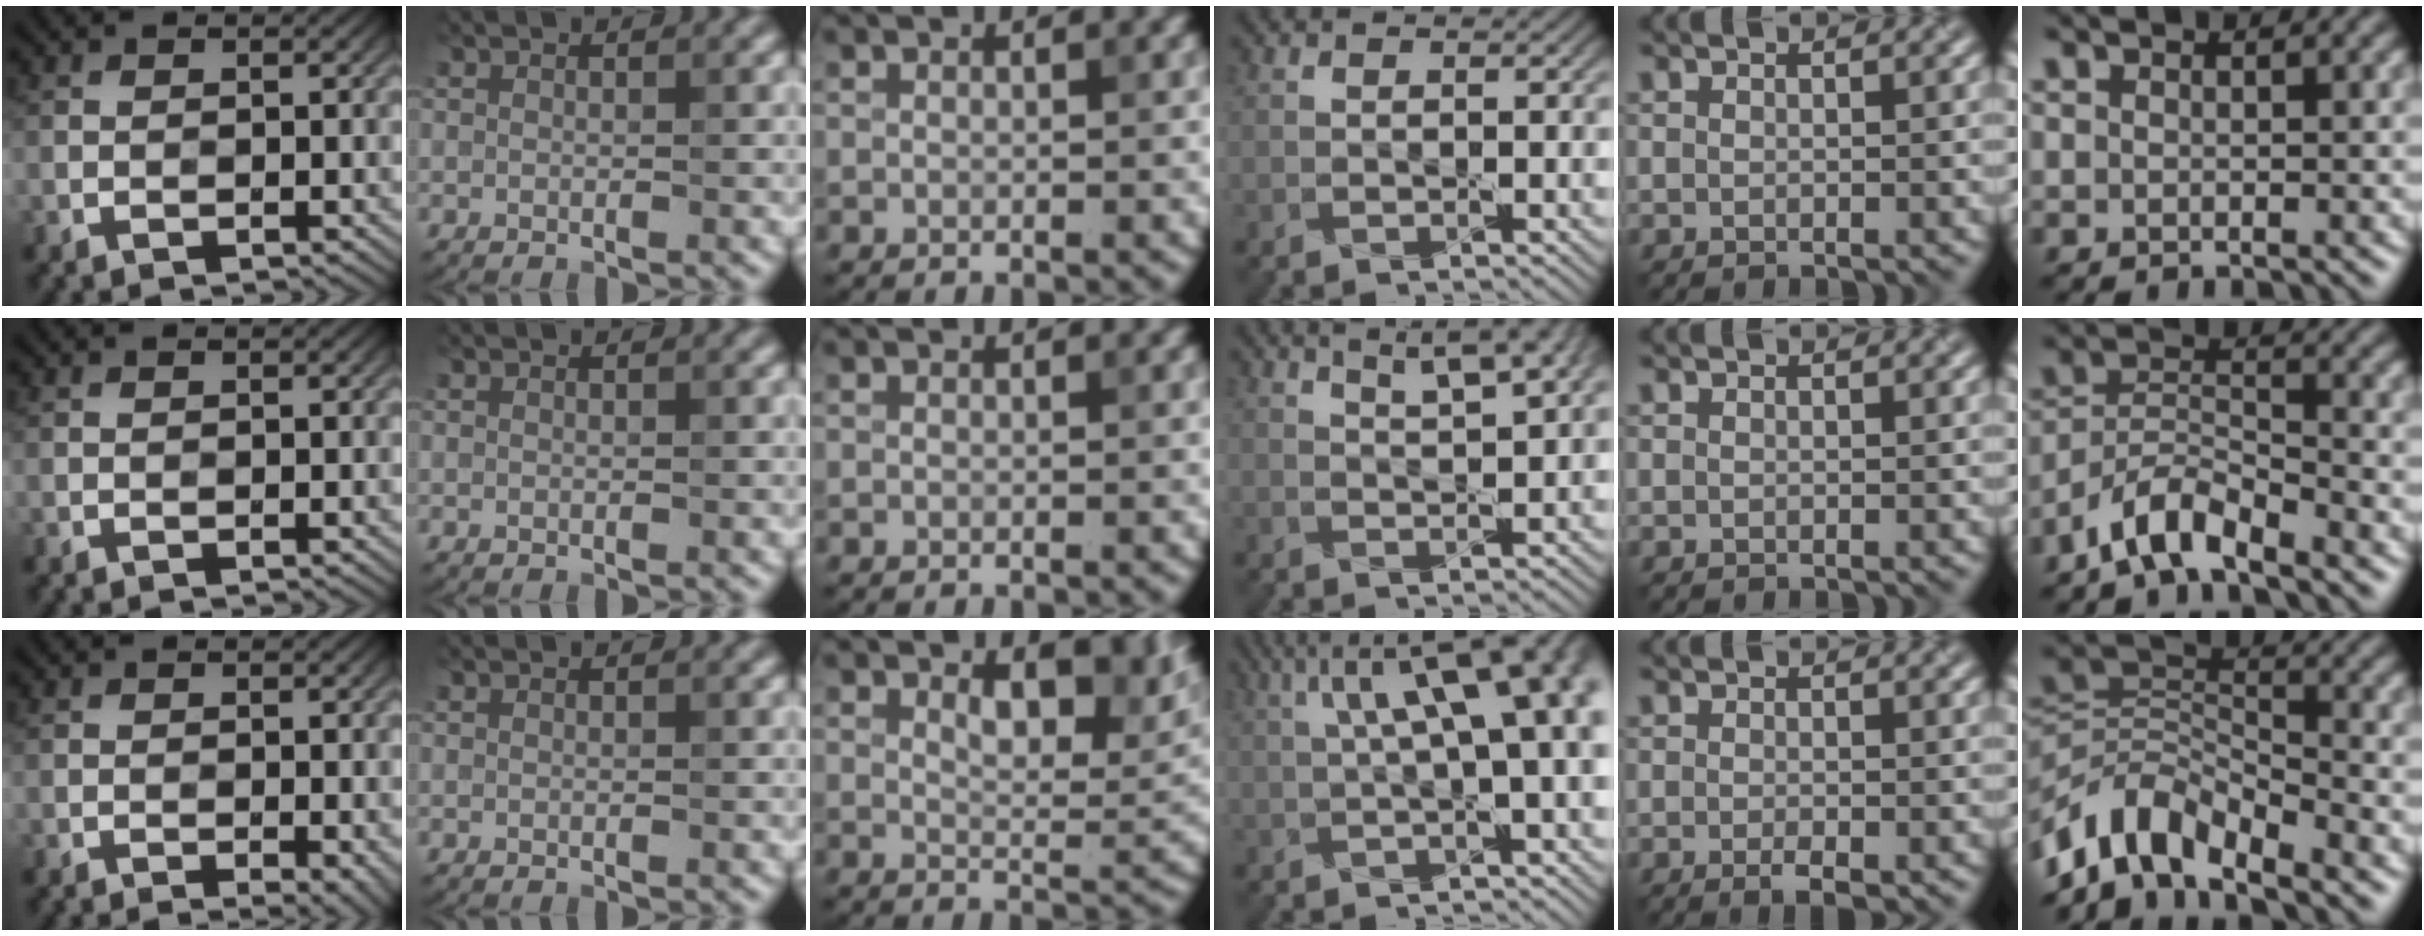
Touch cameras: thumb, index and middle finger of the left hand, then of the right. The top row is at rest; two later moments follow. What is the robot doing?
{"motion": "pour", "object": "sugar"}